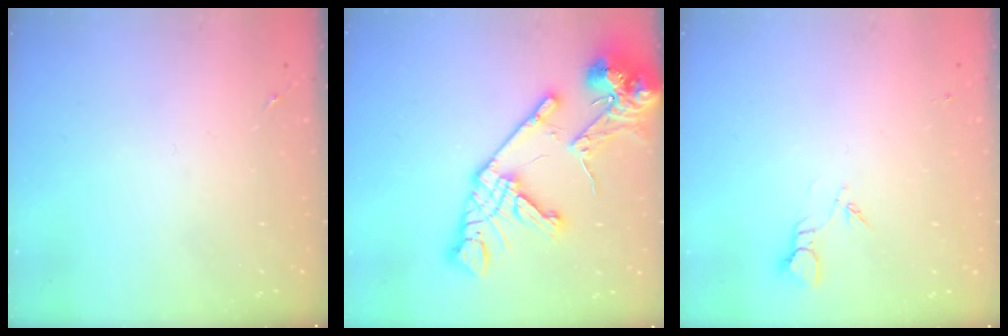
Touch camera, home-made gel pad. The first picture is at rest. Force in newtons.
{"total": 22.2, "press": 22.0, "slide": 2.9}
{"total": 2.7, "press": 2.7, "slide": 0.3}